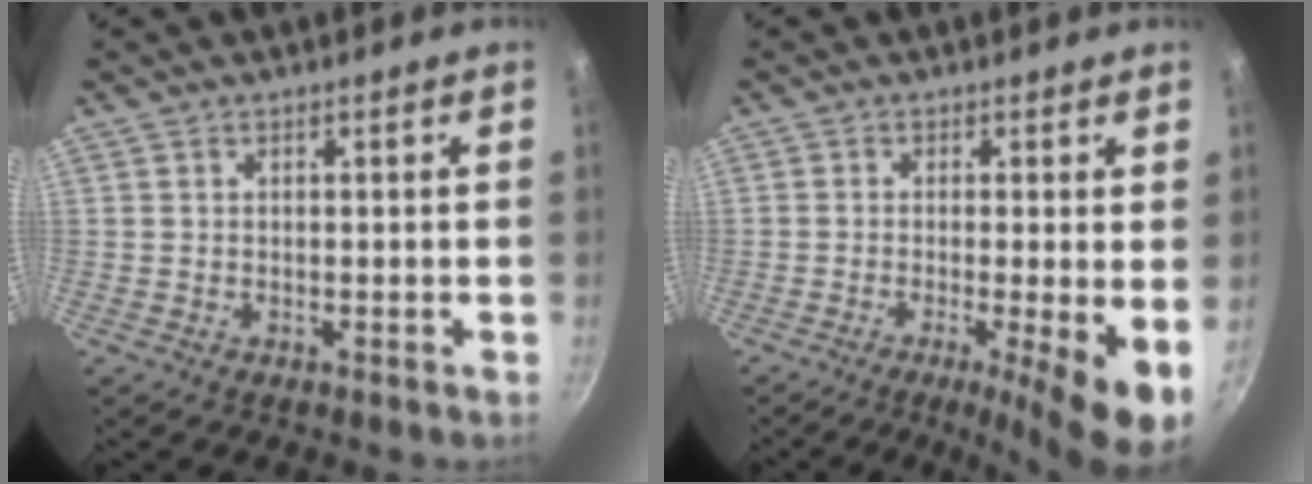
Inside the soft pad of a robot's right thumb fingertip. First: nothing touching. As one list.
[{"total": 8.4, "force": [-1.7, 1.1, 8.1], "torque": [-0.123, -0.010, -0.027]}]